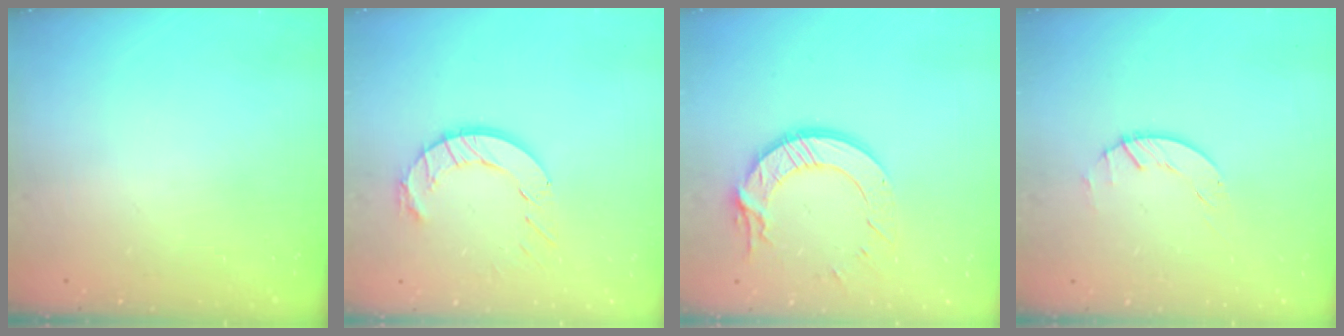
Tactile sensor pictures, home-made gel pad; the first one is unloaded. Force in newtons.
{"total": 9.8, "press": 9.7, "slide": 1.1}
{"total": 12.7, "press": 12.6, "slide": 1.2}
{"total": 1.5, "press": 1.4, "slide": 0.3}